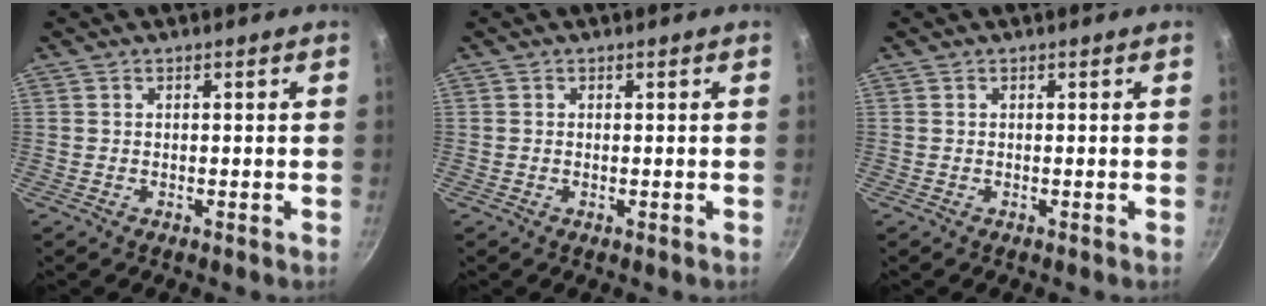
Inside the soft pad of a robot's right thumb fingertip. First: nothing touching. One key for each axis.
{"total": 0.0}
{"total": 0.0}